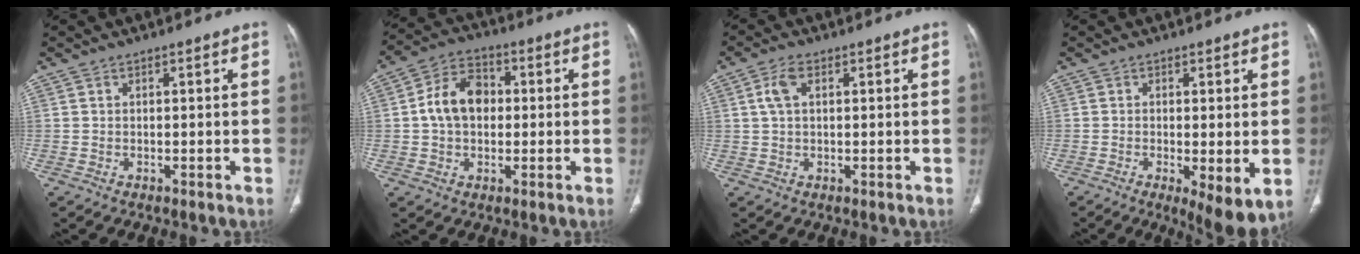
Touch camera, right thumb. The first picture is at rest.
{"total": 9.9, "force": [0.5, 7.2, 6.8], "torque": [-0.105, 0.022, 0.001]}
{"total": 4.0, "force": [1.3, 2.2, 3.1], "torque": [-0.069, 0.011, 0.027]}
{"total": 7.0, "force": [-1.6, 1.9, 6.6], "torque": [-0.105, -0.024, -0.022]}